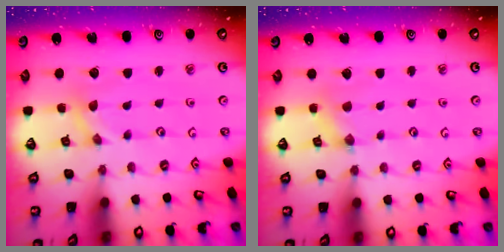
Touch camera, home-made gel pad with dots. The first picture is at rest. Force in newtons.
{"total": 1.3, "press": 1.3, "slide": 0.3}